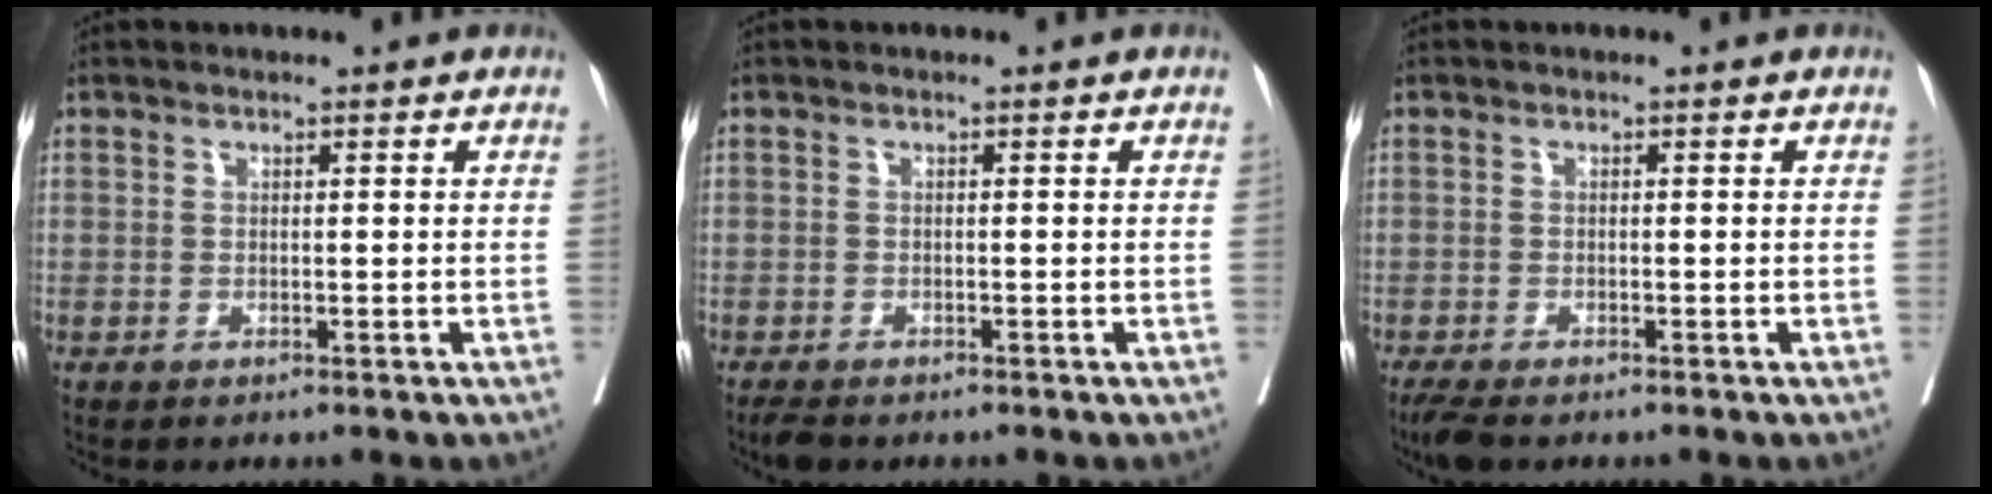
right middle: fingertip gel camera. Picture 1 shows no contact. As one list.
[{"total": 2.2, "force": [-1.9, 0.7, 1.0], "torque": [-0.022, -0.007, -0.029]}, {"total": 3.6, "force": [-2.9, 1.0, 2.0], "torque": [-0.040, -0.013, -0.046]}]